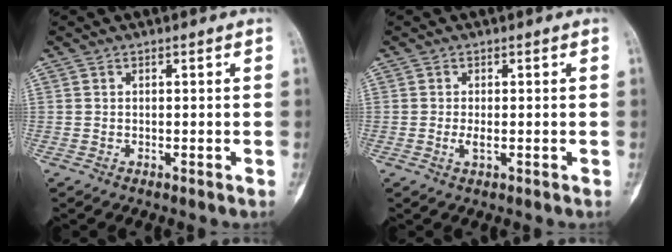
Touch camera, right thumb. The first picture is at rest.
{"total": 1.6, "force": [-0.3, 0.5, 1.5], "torque": [-0.032, -0.004, -0.005]}